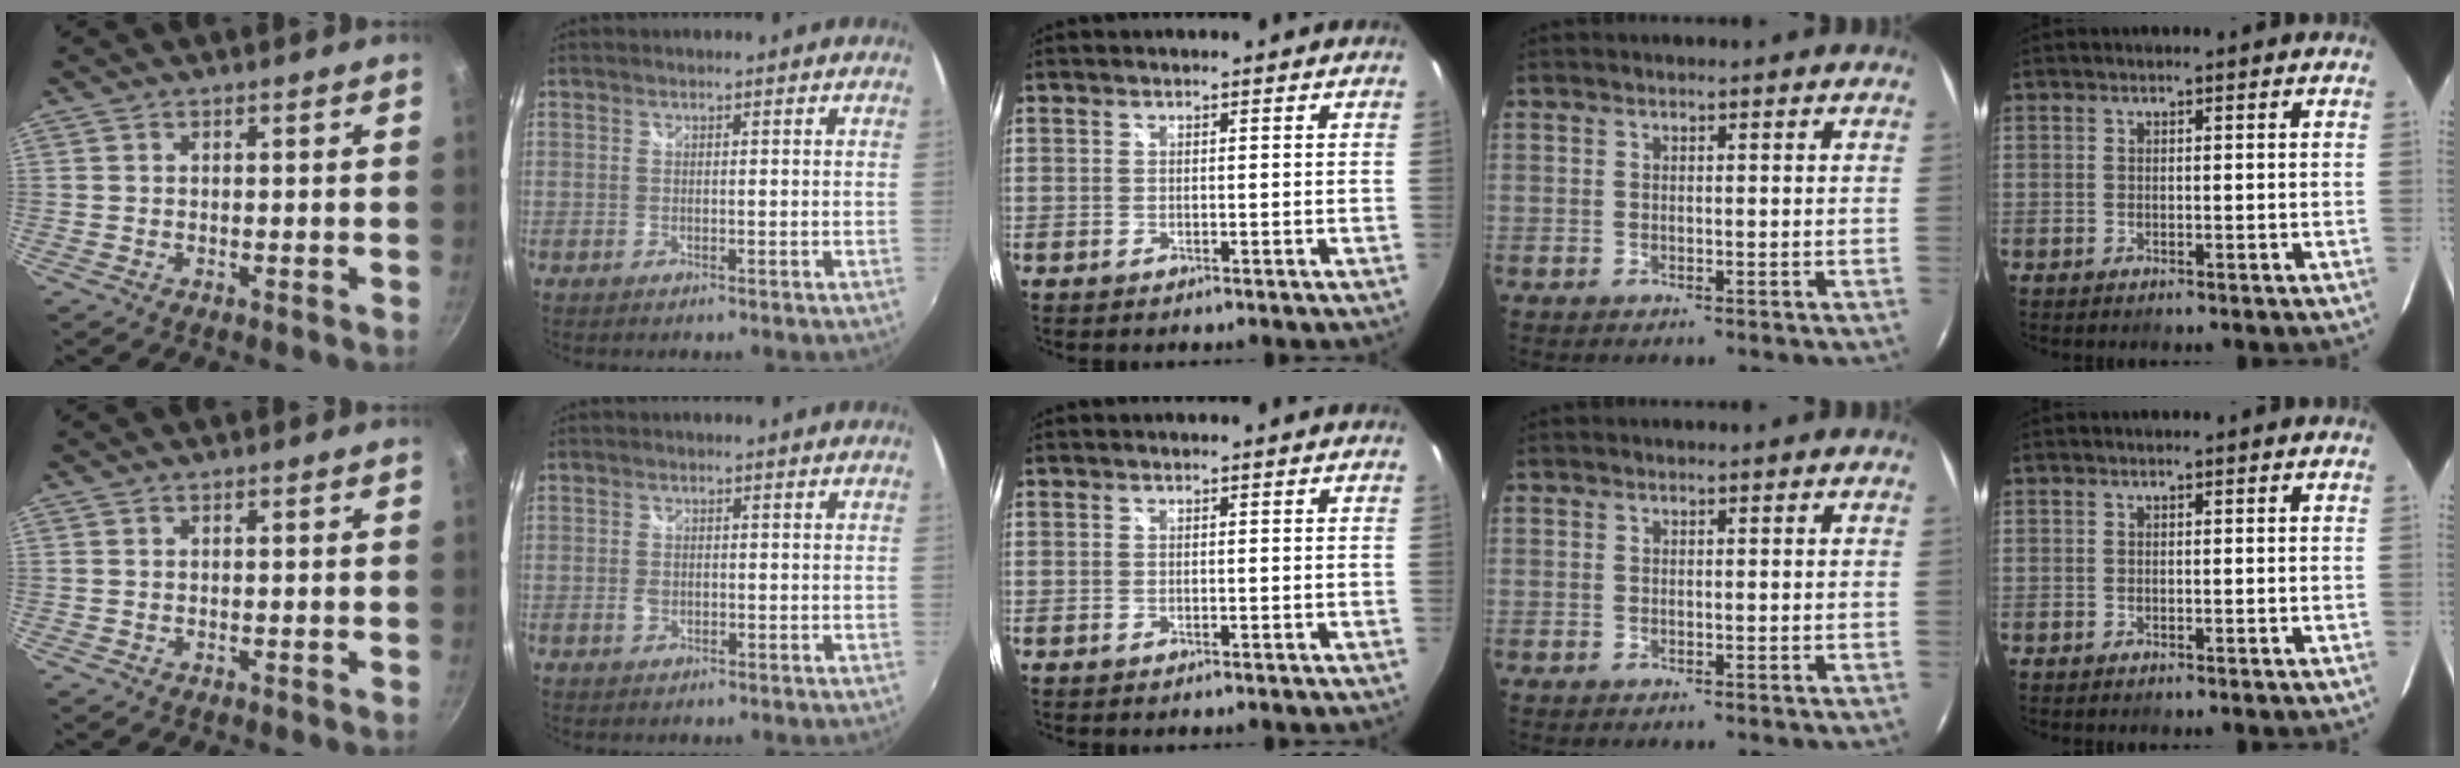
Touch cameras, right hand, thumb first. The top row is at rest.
{"index": {"total": 1.6, "force": [-0.4, 1.1, 1.0], "torque": [-0.020, 0.000, -0.009]}}